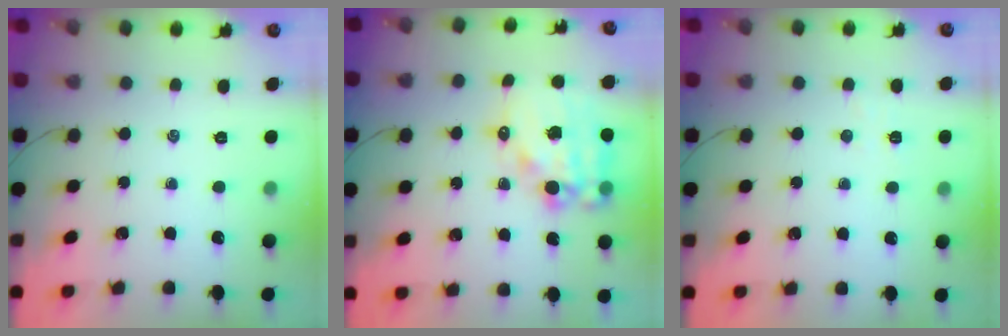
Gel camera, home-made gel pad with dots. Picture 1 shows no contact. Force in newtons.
{"total": 15.3, "press": 14.9, "slide": 3.6}
{"total": 2.6, "press": 2.5, "slide": 0.8}